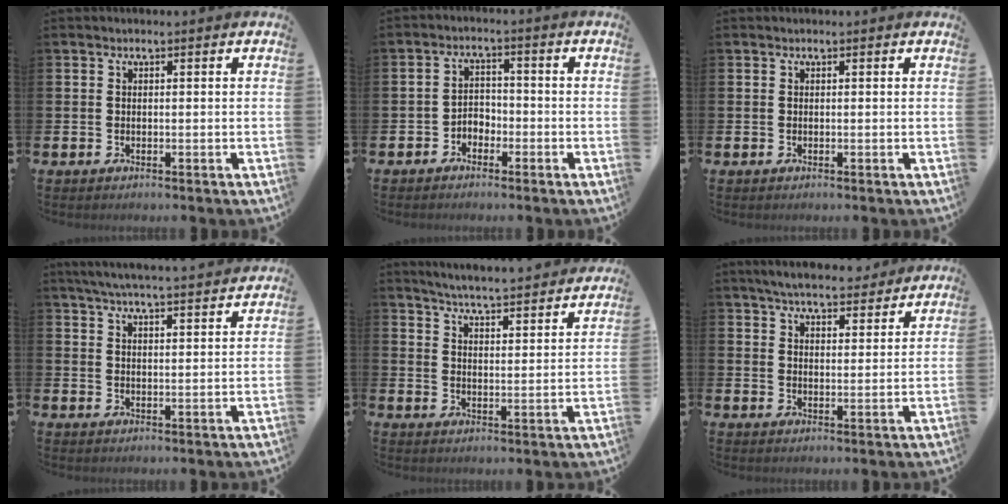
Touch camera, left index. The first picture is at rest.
{"total": 2.5, "force": [-2.0, 1.5, 0.4], "torque": [-0.018, 0.008, -0.045]}
{"total": 0.0}
{"total": 5.5, "force": [5.3, -0.3, 1.2], "torque": [-0.045, -0.026, 0.095]}
{"total": 5.5, "force": [5.4, -0.2, 0.9], "torque": [-0.033, -0.046, 0.092]}
{"total": 5.6, "force": [5.4, 1.0, 1.2], "torque": [-0.031, -0.029, 0.095]}